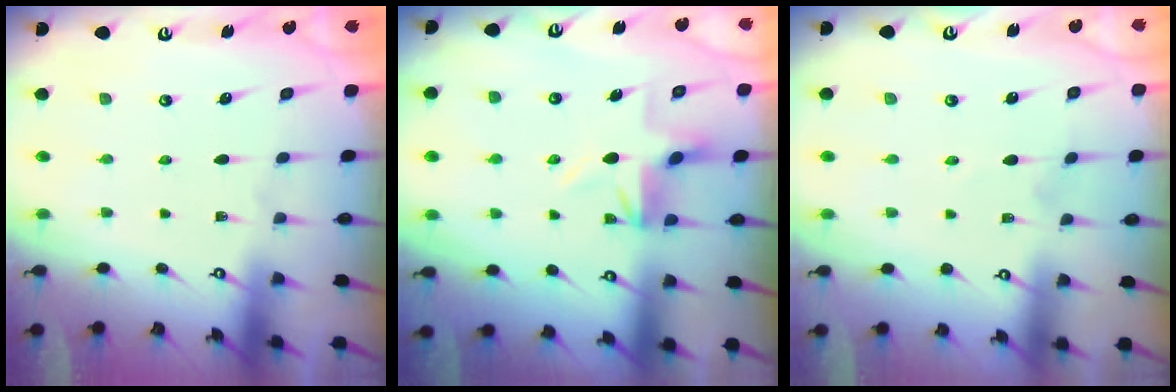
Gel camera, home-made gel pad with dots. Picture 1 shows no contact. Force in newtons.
{"total": 3.9, "press": 3.9, "slide": 0.4}
{"total": 0.0}